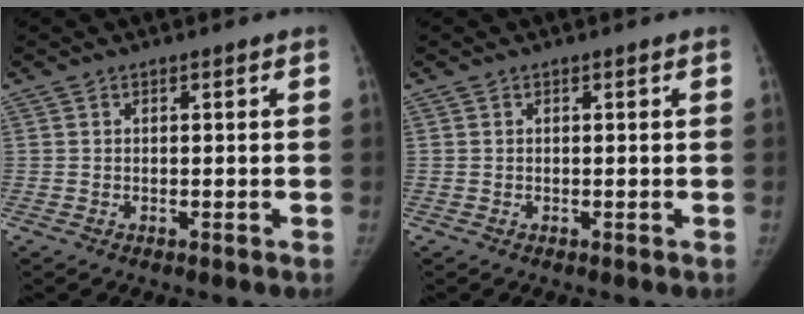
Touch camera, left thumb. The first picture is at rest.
{"total": 0.0}